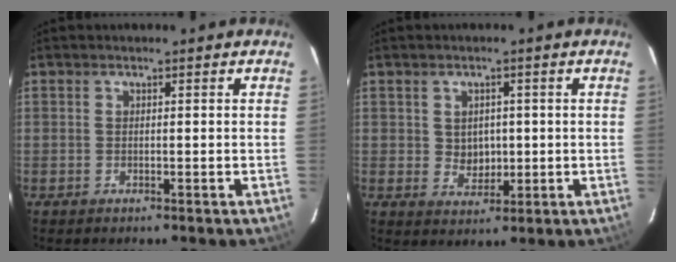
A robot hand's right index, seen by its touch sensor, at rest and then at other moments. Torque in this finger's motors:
{"motor_torque": [0.04, 0.03, 0.01, 0.00]}